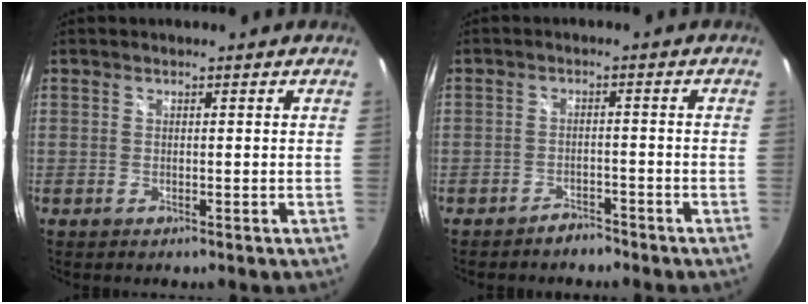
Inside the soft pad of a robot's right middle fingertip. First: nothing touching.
{"total": 2.8, "force": [-2.6, 1.0, 0.2], "torque": [-0.010, 0.007, -0.039]}